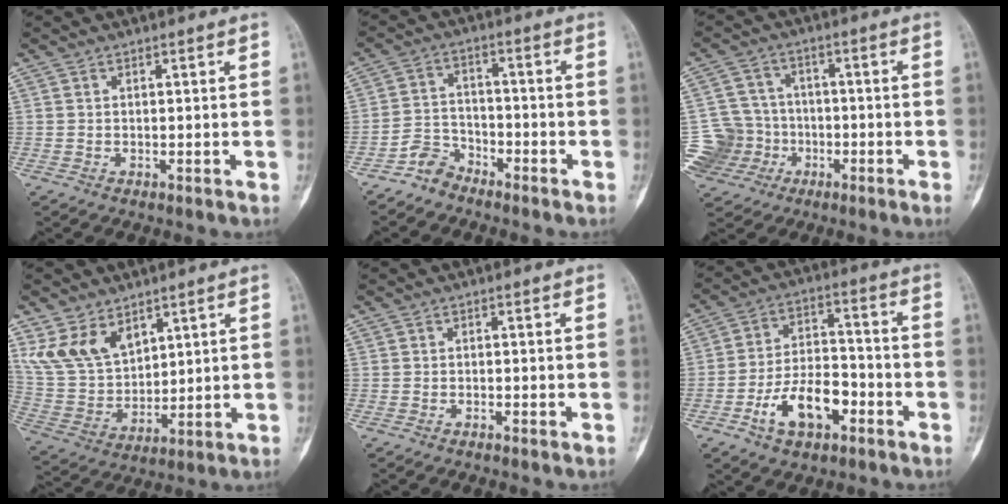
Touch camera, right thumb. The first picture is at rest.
{"total": 4.9, "force": [-4.2, 2.6, 0.7], "torque": [-0.002, 0.032, -0.086]}
{"total": 10.4, "force": [-3.5, 9.5, 2.4], "torque": [-0.036, 0.035, -0.057]}
{"total": 11.2, "force": [6.6, 6.9, 5.9], "torque": [-0.096, -0.027, 0.148]}
{"total": 0.6, "force": [-0.6, 0.0, 0.3], "torque": [-0.013, 0.006, -0.008]}
{"total": 12.3, "force": [-5.5, 6.8, 8.6], "torque": [-0.137, 0.039, -0.093]}